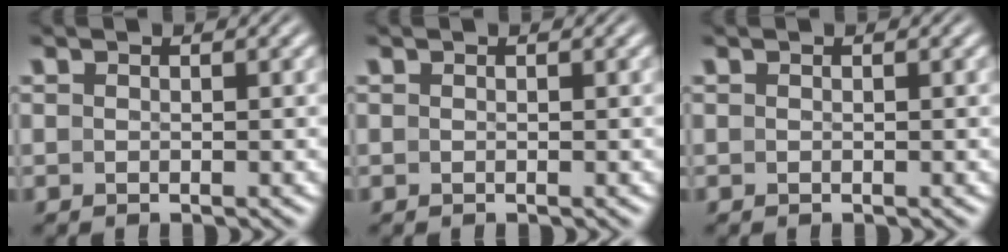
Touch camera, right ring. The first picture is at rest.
{"total": 0.0}
{"total": 0.0}